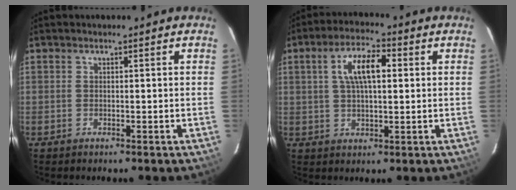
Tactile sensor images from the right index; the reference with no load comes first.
{"total": 8.4, "force": [2.0, 3.4, 7.5], "torque": [-0.137, 0.019, 0.036]}